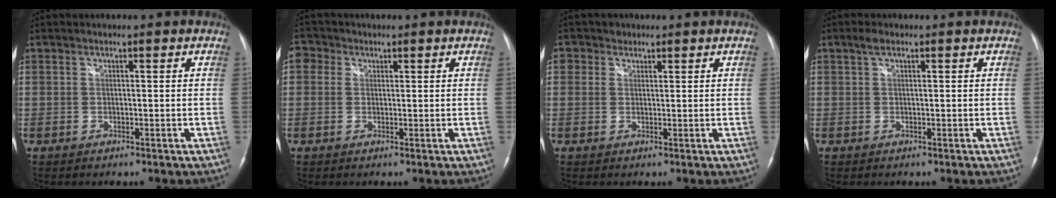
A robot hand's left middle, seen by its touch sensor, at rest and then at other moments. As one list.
[{"total": 2.7, "force": [0.9, 2.4, 0.9], "torque": [-0.017, 0.013, 0.014]}, {"total": 2.2, "force": [1.1, 1.9, 0.2], "torque": [0.003, 0.003, 0.013]}, {"total": 0.7, "force": [0.3, 0.3, 0.5], "torque": [-0.008, 0.007, 0.004]}]